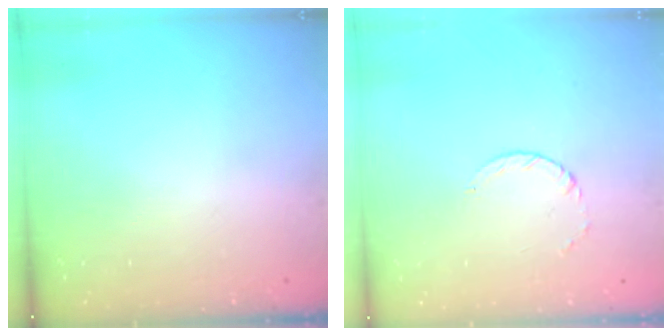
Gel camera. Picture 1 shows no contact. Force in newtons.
{"total": 2.4, "press": 2.4, "slide": 0.3}